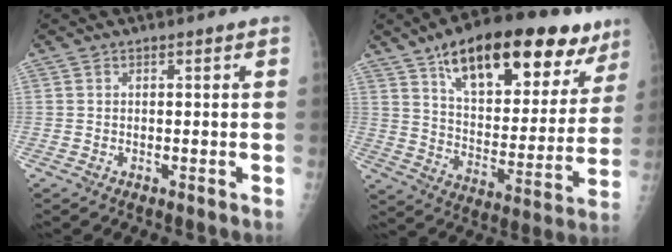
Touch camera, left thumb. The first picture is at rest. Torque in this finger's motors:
{"motor_torque": [1.06, 1.08, 1.49, -1.28, 0.42]}